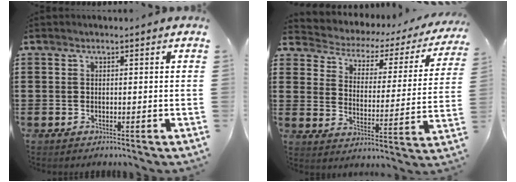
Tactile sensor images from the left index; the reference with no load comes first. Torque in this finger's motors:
{"motor_torque": [2.14, 0.00, 0.61, 0.01]}